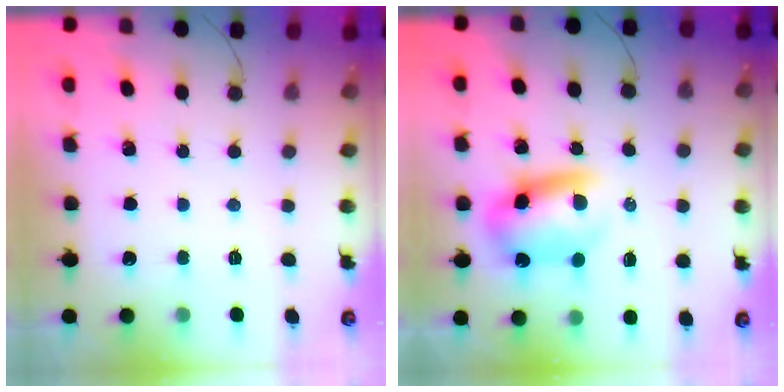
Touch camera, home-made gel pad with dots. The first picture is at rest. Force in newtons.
{"total": 8.8, "press": 8.5, "slide": 2.5}